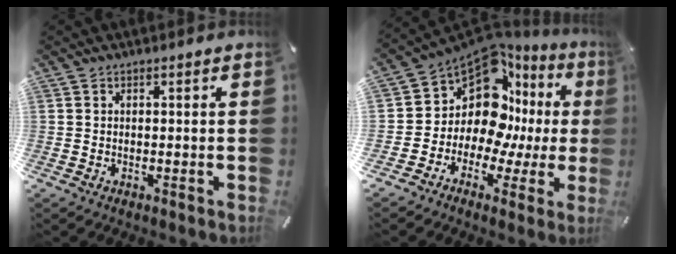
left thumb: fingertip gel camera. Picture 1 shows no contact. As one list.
[{"total": 14.2, "force": [6.4, 9.7, 8.1], "torque": [-0.164, -0.087, 0.109]}]